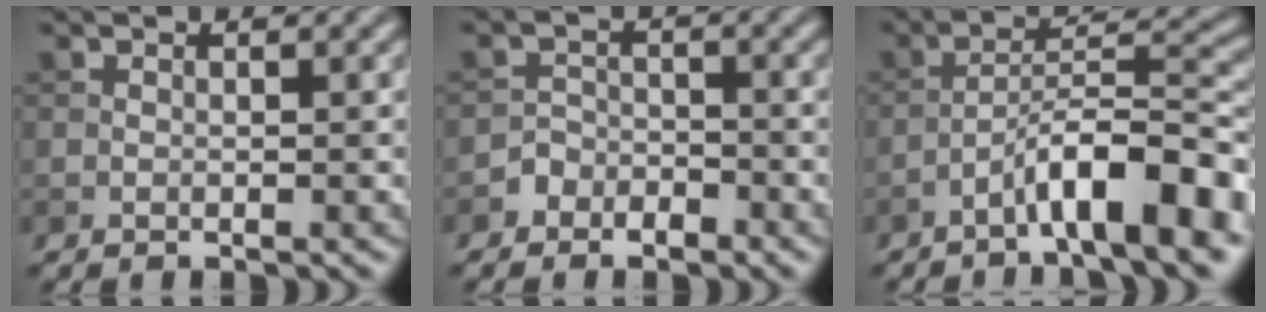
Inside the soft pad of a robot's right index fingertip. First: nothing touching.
{"total": 1.9, "force": [-1.3, 1.3, 0.3], "torque": [0.001, 0.009, -0.029]}
{"total": 8.6, "force": [-4.9, 1.5, 6.9], "torque": [-0.108, 0.021, -0.081]}